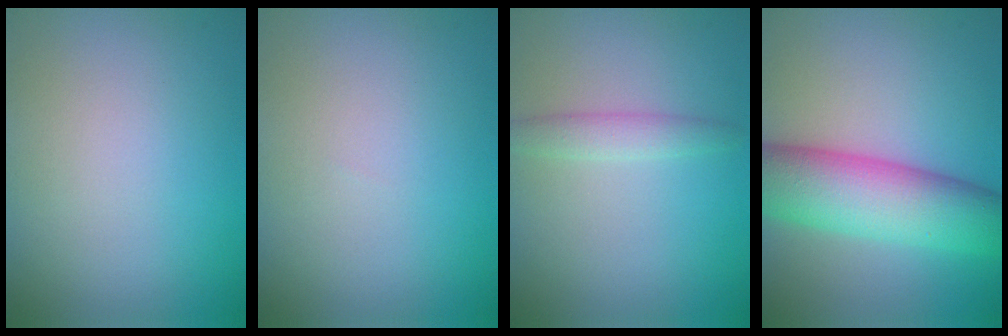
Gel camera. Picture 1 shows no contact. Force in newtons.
{"total": 0.0}
{"total": 1.7, "press": 1.7, "slide": 0.1}
{"total": 9.3, "press": 9.3, "slide": 0.1}